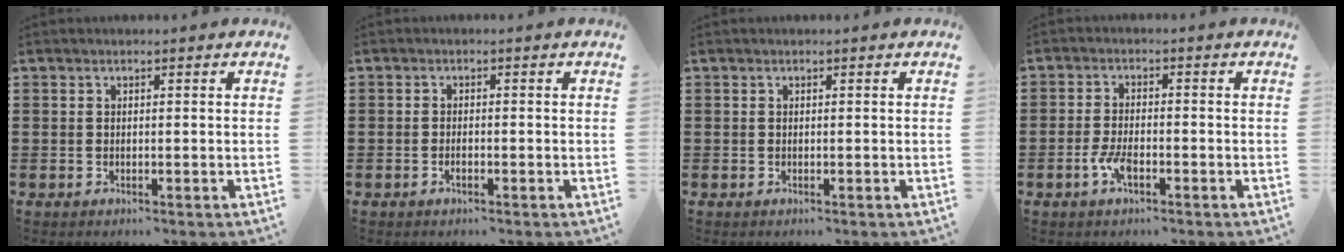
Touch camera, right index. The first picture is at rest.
{"total": 0.8, "force": [-0.4, 0.2, 0.7], "torque": [-0.015, -0.006, -0.005]}
{"total": 0.0}
{"total": 3.8, "force": [-1.7, 1.4, 3.1], "torque": [-0.074, -0.005, -0.036]}